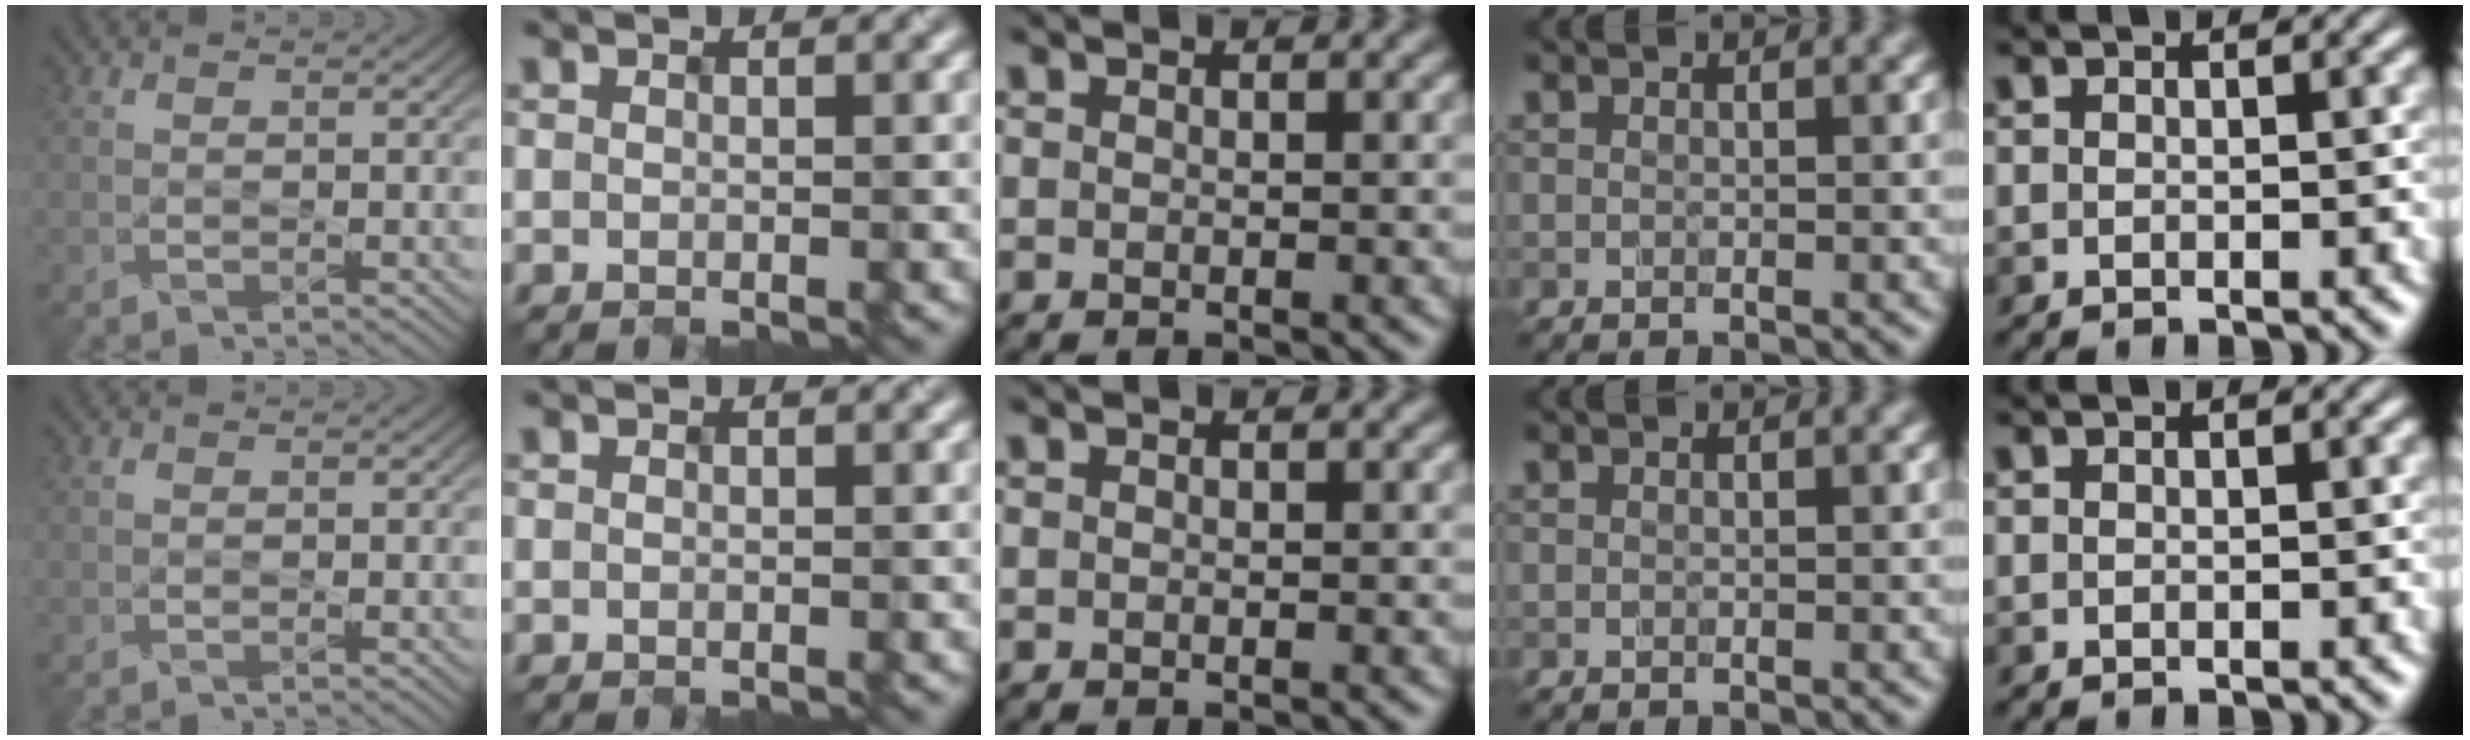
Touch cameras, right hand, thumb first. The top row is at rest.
{}